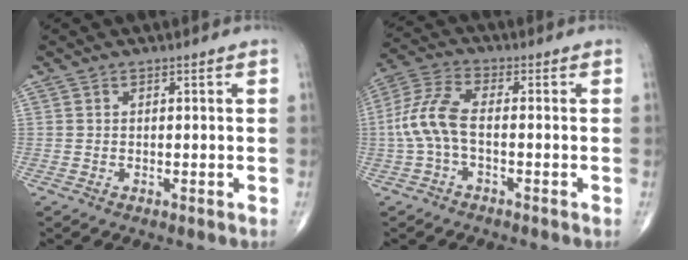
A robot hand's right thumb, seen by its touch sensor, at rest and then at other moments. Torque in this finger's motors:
{"motor_torque": [-0.04, 0.63, 0.81, -0.41, 0.10]}